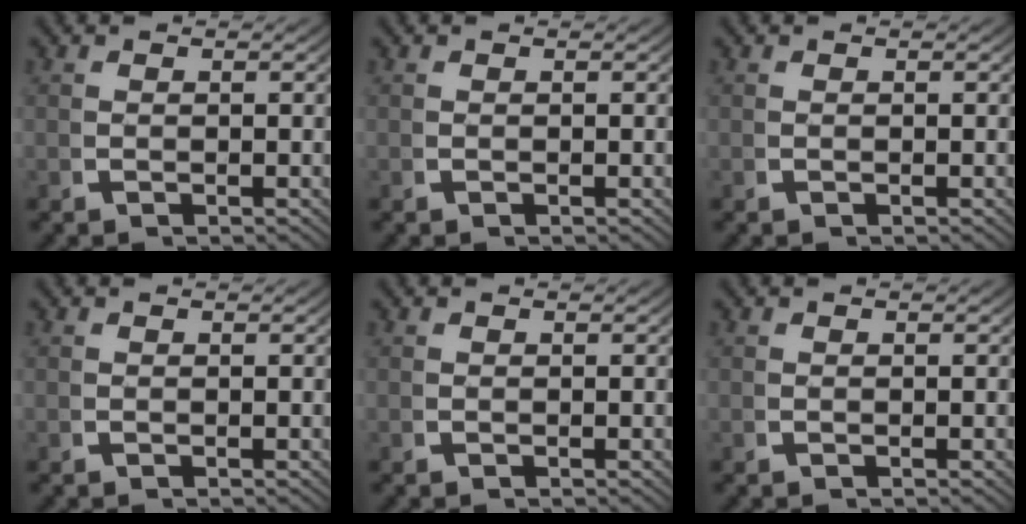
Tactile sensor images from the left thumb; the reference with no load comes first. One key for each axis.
{"total": 0.0}
{"total": 0.0}
{"total": 0.0}
{"total": 0.0}
{"total": 0.0}